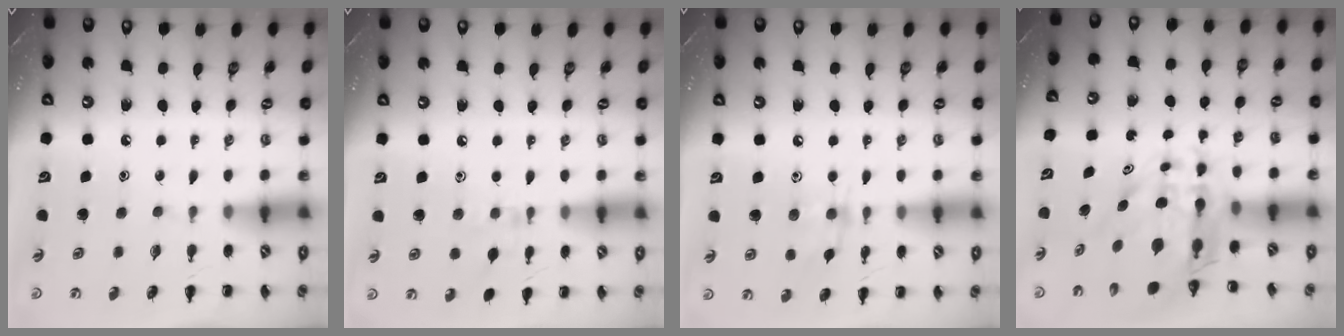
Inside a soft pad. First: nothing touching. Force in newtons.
{"total": 6.7, "press": 6.3, "slide": 2.3}
{"total": 7.6, "press": 7.6, "slide": 0.6}
{"total": 8.1, "press": 7.7, "slide": 2.5}